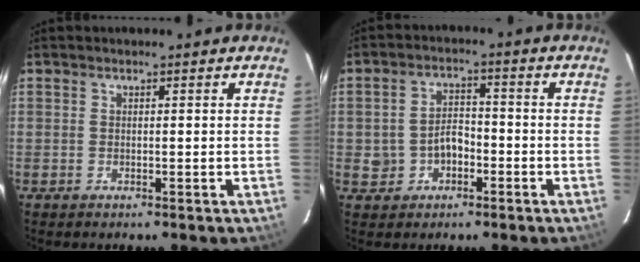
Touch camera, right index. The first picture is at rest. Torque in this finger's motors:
{"motor_torque": [0.01, 0.02, 0.14, 0.04]}